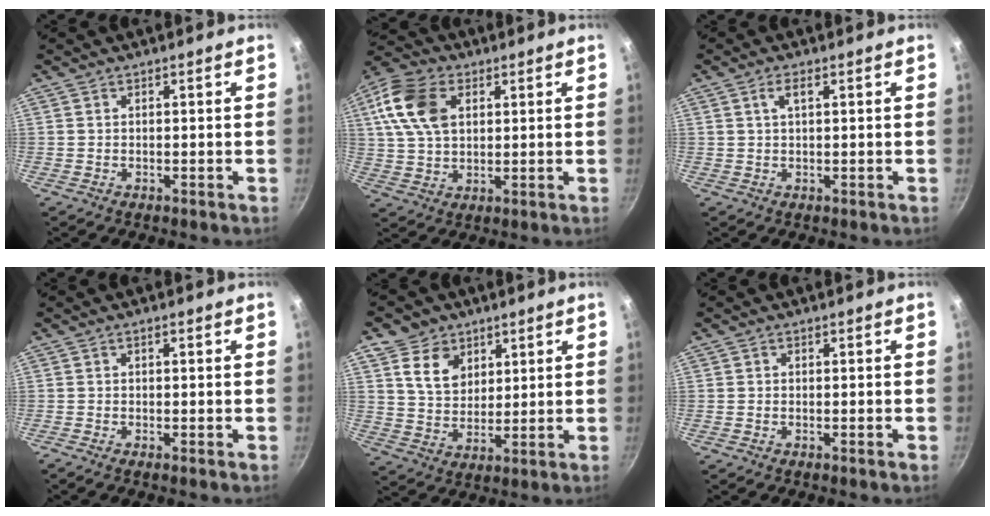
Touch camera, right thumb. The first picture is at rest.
{"total": 13.1, "force": [3.9, 8.6, 9.1], "torque": [-0.167, 0.006, 0.065]}
{"total": 2.3, "force": [0.9, 0.8, 2.0], "torque": [-0.036, 0.004, 0.018]}
{"total": 0.8, "force": [-0.3, -0.1, 0.7], "torque": [-0.026, 0.004, -0.007]}
{"total": 8.7, "force": [4.1, 6.8, 3.5], "torque": [-0.023, -0.025, 0.075]}
{"total": 0.7, "force": [-0.3, 0.0, 0.6], "torque": [-0.017, 0.004, -0.006]}